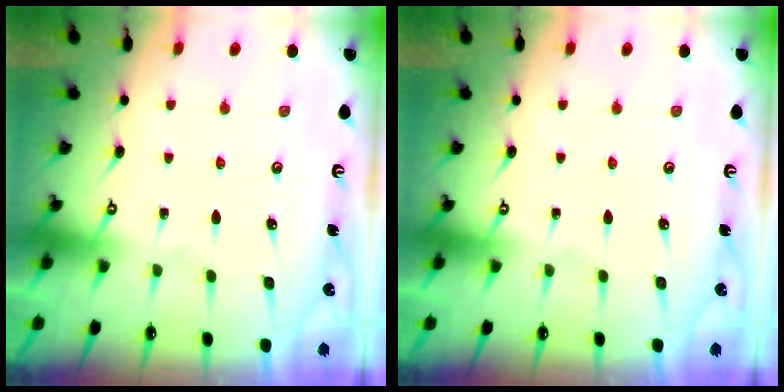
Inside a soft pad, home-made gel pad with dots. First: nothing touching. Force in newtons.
{"total": 0.0}